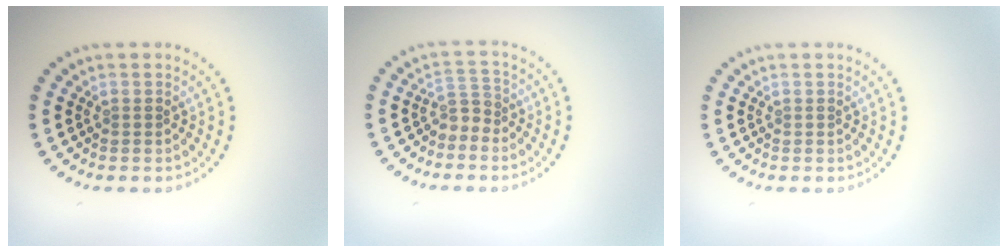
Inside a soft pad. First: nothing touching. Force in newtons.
{"total": 2.0, "press": 1.4, "slide": 1.4}
{"total": 0.0}